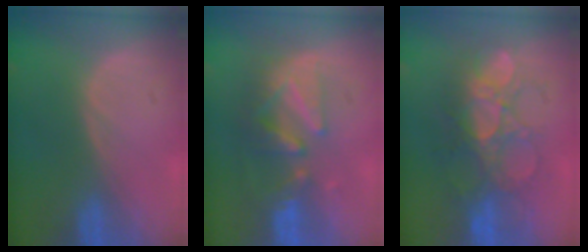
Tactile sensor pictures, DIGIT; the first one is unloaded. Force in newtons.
{"total": 8.5, "press": 7.9, "slide": 3.2}
{"total": 8.8, "press": 8.5, "slide": 2.3}